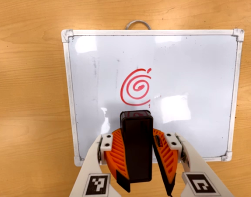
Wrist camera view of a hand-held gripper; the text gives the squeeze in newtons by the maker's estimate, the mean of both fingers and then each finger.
{"total": 9.5, "left": 10.1, "right": 8.8}